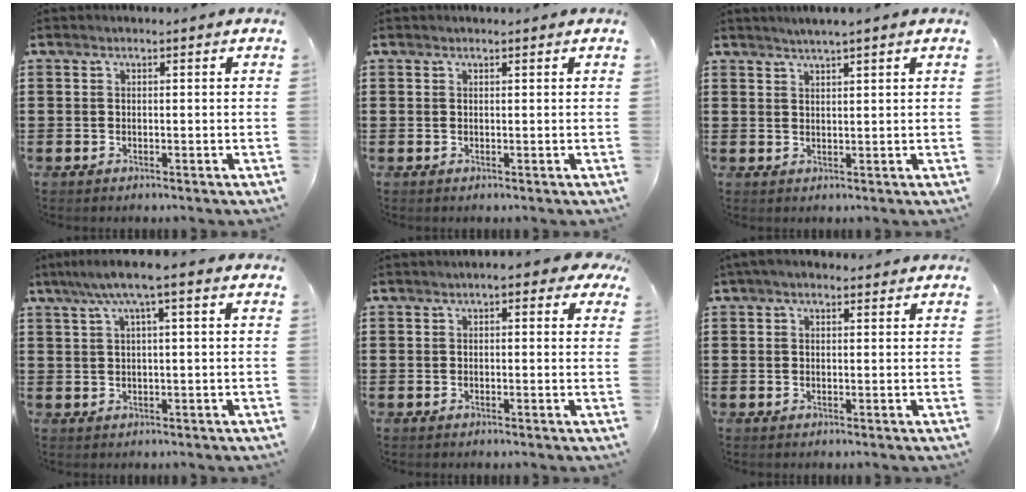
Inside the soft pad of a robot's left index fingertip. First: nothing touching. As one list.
[{"total": 0.0}, {"total": 1.6, "force": [1.4, -0.4, 0.7], "torque": [-0.014, 0.001, 0.027]}, {"total": 4.5, "force": [1.6, 0.2, 4.2], "torque": [-0.084, 0.004, 0.024]}, {"total": 1.9, "force": [0.5, 0.7, 1.7], "torque": [-0.034, 0.007, 0.006]}, {"total": 1.9, "force": [1.1, 1.0, 1.1], "torque": [-0.025, 0.008, 0.020]}]